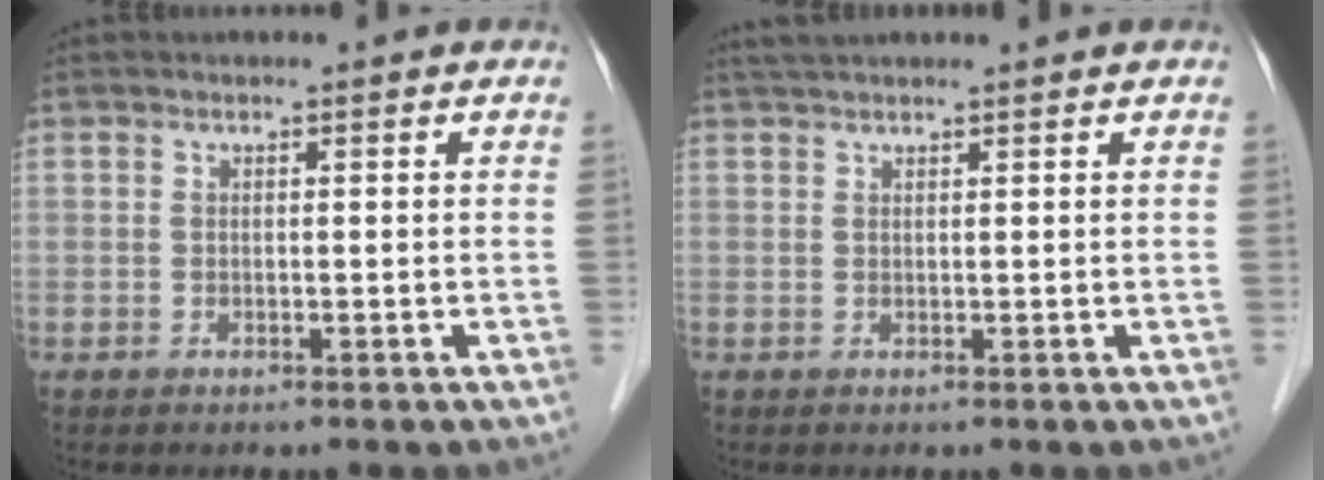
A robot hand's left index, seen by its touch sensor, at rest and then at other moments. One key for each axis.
{"total": 3.3, "fx": 3.0, "fy": -0.1, "fz": 1.4, "tx": -0.015, "ty": 0.028, "tz": 0.051}